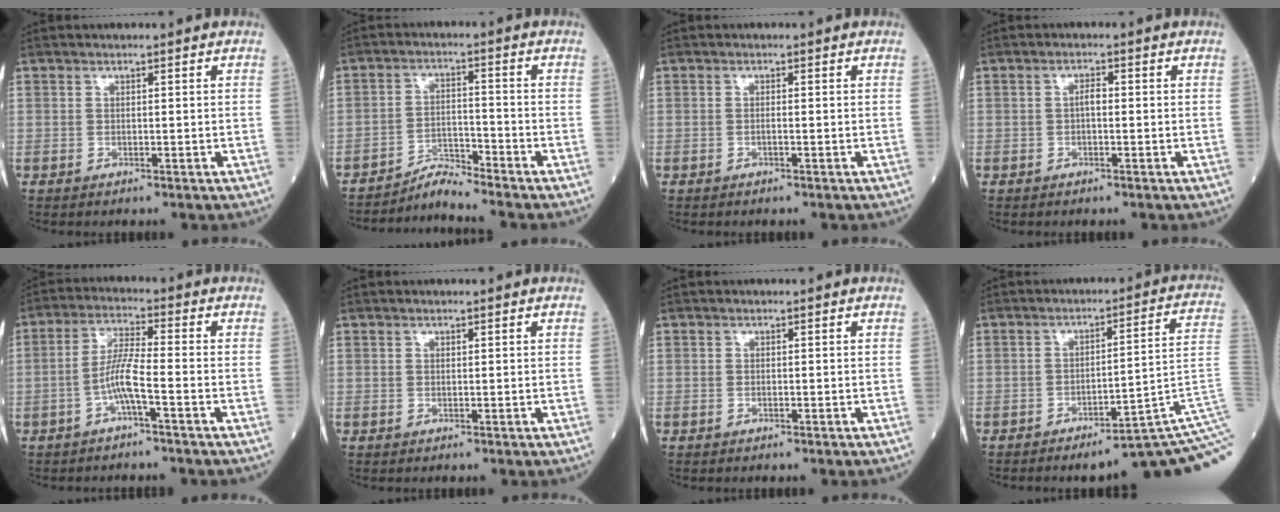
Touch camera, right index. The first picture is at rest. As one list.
[{"total": 4.4, "force": [-4.2, -1.1, -0.4], "torque": [0.003, -0.012, -0.074]}, {"total": 0.6, "force": [-0.2, 0.0, 0.5], "torque": [-0.011, 0.000, -0.004]}, {"total": 1.4, "force": [-0.2, 0.5, 1.3], "torque": [-0.022, 0.004, -0.005]}, {"total": 5.5, "force": [-2.2, 0.1, 5.1], "torque": [-0.105, 0.009, -0.044]}, {"total": 0.0}, {"total": 0.0}, {"total": 13.1, "force": [-6.0, -1.5, 11.6], "torque": [-0.066, 0.046, -0.076]}]